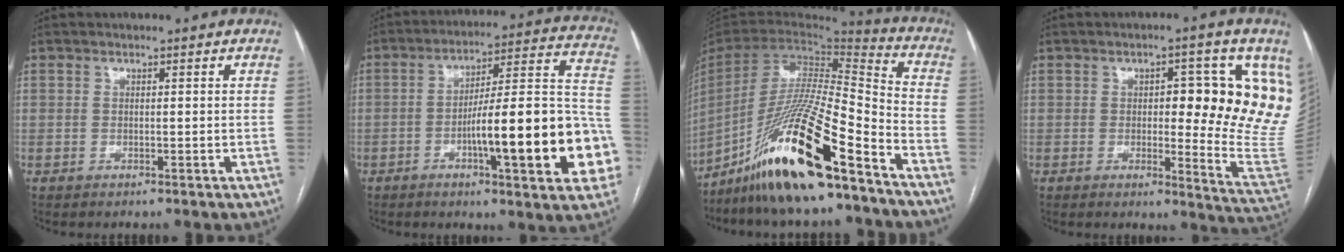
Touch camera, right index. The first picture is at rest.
{"total": 21.4, "force": [-6.3, 2.9, 20.3], "torque": [-0.224, 0.026, -0.082]}
{"total": 22.6, "force": [-15.3, 1.8, 16.5], "torque": [-0.327, -0.031, -0.277]}
{"total": 15.4, "force": [3.6, 3.9, 14.5], "torque": [-0.137, 0.003, 0.041]}